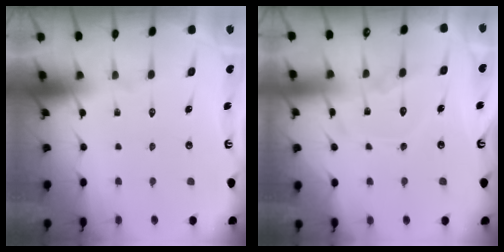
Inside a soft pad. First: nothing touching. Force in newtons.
{"total": 10.1, "press": 10.0, "slide": 0.9}